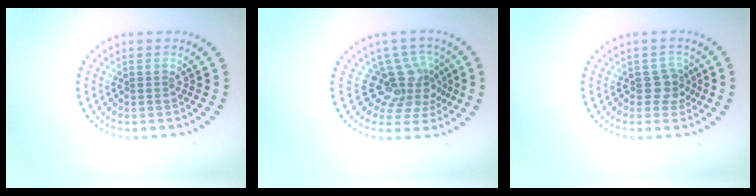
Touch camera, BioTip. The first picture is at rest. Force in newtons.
{"total": 4.4, "press": 3.2, "slide": 3.0}
{"total": 2.1, "press": 1.9, "slide": 1.0}